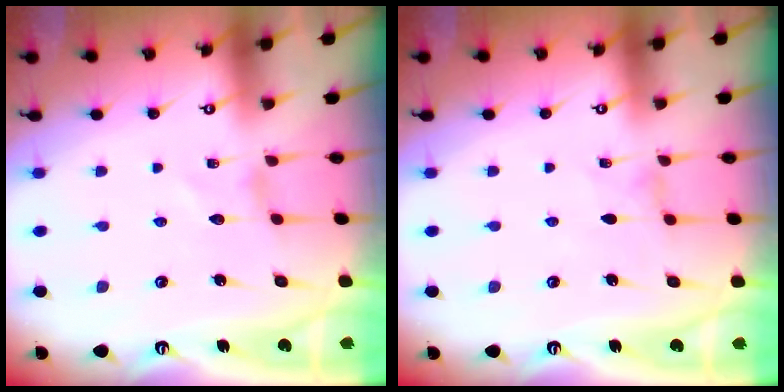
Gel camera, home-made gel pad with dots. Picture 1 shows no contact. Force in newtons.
{"total": 0.0}